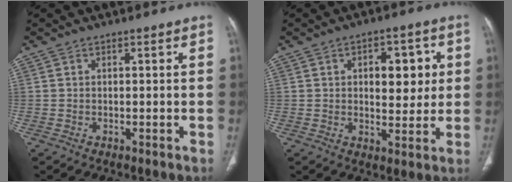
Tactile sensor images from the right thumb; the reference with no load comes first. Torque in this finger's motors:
{"motor_torque": [-0.35, 0.40, -0.25, 0.30, 0.10]}